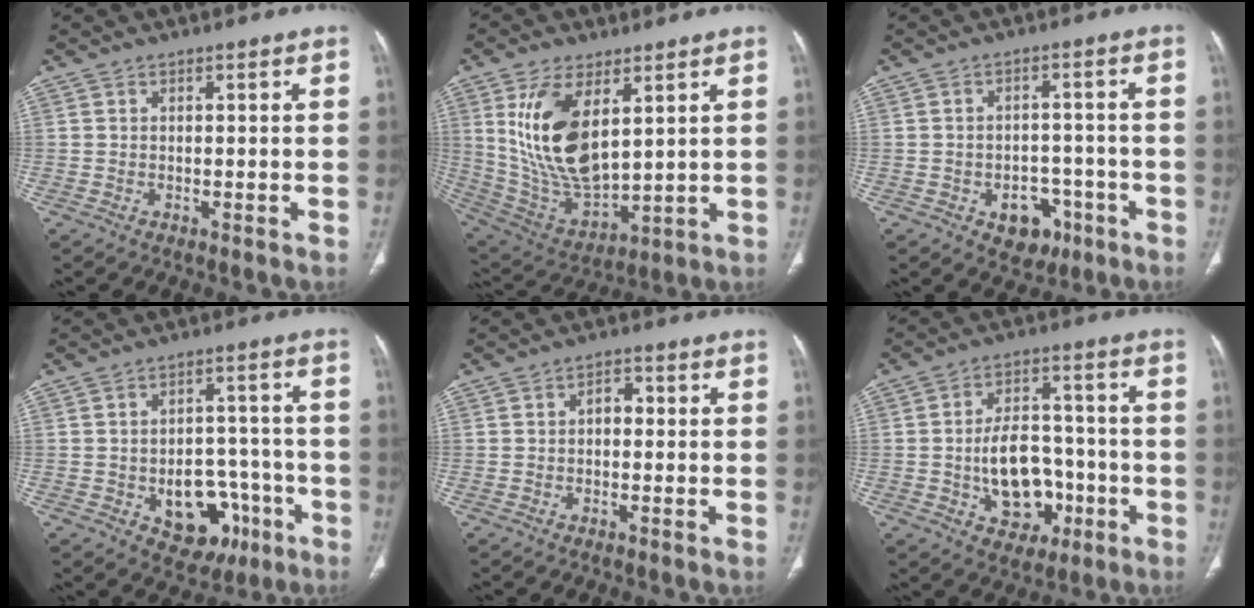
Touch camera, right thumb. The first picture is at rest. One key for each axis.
{"total": 17.4, "fx": 5.5, "fy": 8.7, "fz": 14.0, "tx": -0.257, "ty": -0.025, "tz": 0.125}
{"total": 7.4, "fx": -3.4, "fy": 5.4, "fz": 3.8, "tx": -0.019, "ty": 0.029, "tz": -0.039}
{"total": 12.7, "fx": -4.9, "fy": 8.6, "fz": 7.9, "tx": -0.064, "ty": 0.041, "tz": -0.055}
{"total": 2.7, "fx": -0.2, "fy": 1.9, "fz": 1.9, "tx": -0.013, "ty": 0.009, "tz": -0.010}
{"total": 13.2, "fx": -3.4, "fy": 9.2, "fz": 8.9, "tx": -0.105, "ty": 0.038, "tz": -0.043}